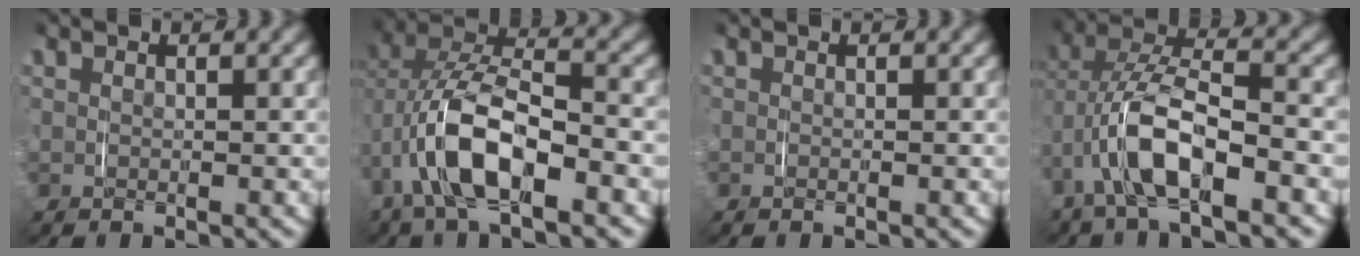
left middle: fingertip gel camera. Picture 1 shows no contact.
{"total": 6.1, "force": [-1.8, 3.1, 5.0], "torque": [-0.114, 0.000, -0.042]}
{"total": 0.0}
{"total": 4.5, "force": [-1.7, 1.5, 3.9], "torque": [-0.091, 0.007, -0.042]}